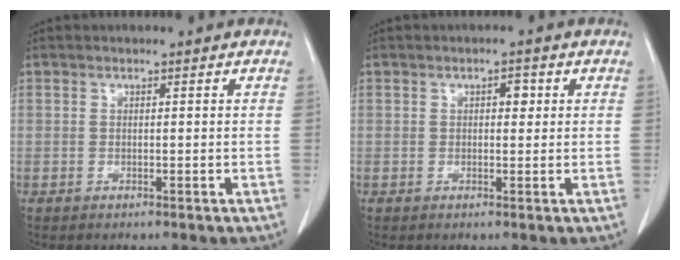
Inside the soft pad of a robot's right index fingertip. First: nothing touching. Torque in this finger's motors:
{"motor_torque": [-0.01, 0.05, 0.01, 0.00]}